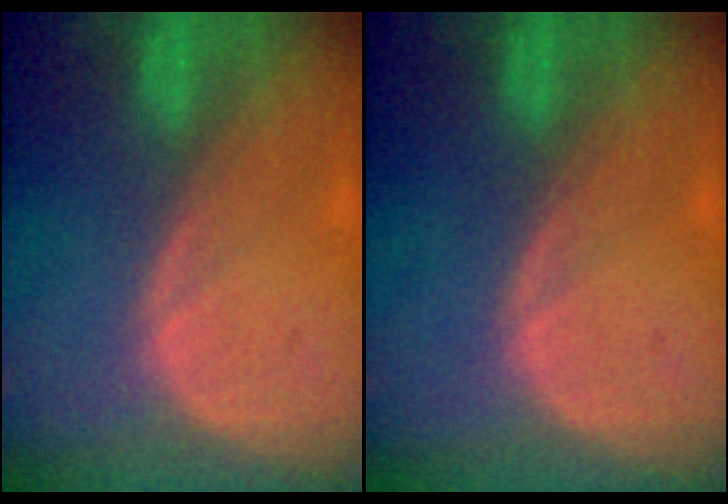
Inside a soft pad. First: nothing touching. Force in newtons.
{"total": 0.0}